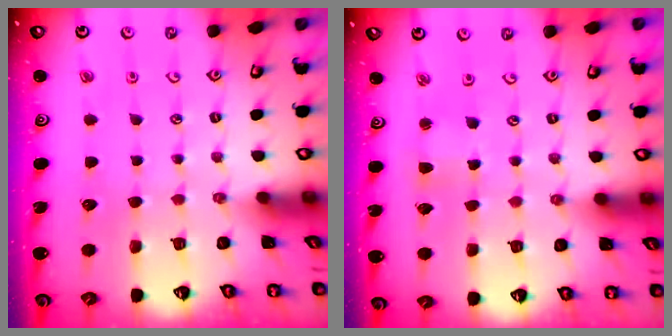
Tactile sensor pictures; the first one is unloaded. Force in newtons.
{"total": 3.3, "press": 3.3, "slide": 0.4}